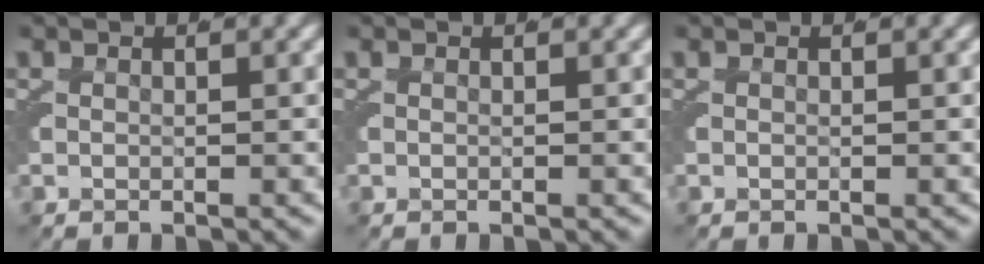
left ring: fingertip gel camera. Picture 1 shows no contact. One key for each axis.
{"total": 0.0}
{"total": 0.0}